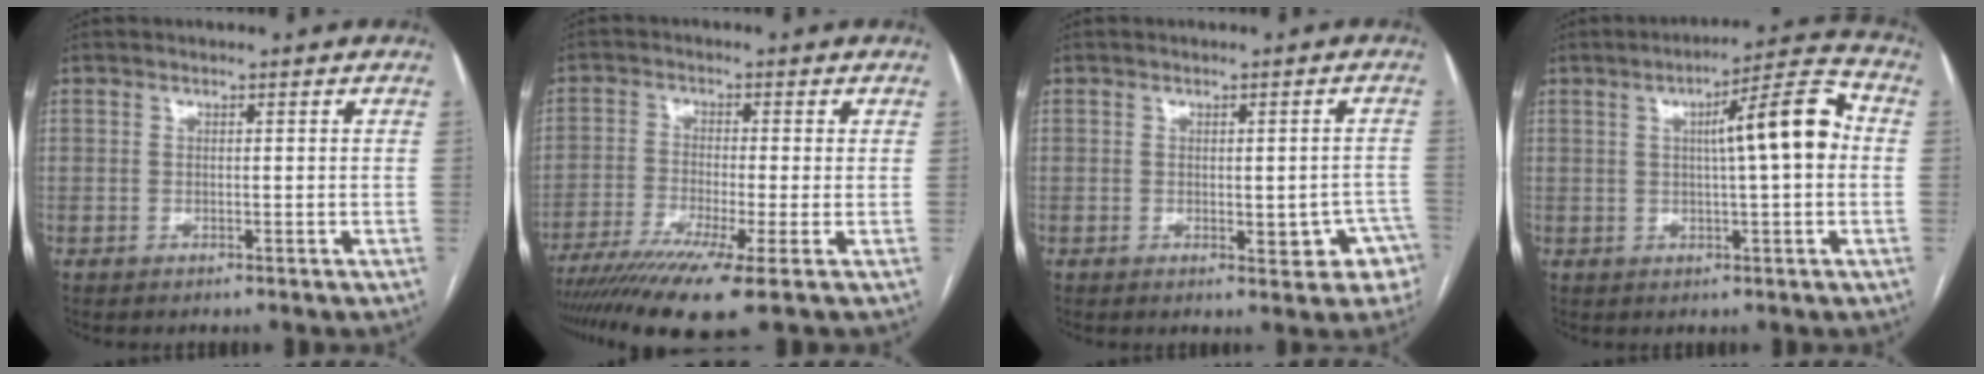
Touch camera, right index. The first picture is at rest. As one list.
[{"total": 11.6, "force": [-7.9, -0.8, 8.4], "torque": [-0.142, -0.025, -0.130]}, {"total": 5.7, "force": [-2.3, 2.4, 4.6], "torque": [-0.036, 0.015, -0.020]}, {"total": 10.2, "force": [1.2, 1.1, 10.1], "torque": [-0.144, 0.028, 0.015]}]